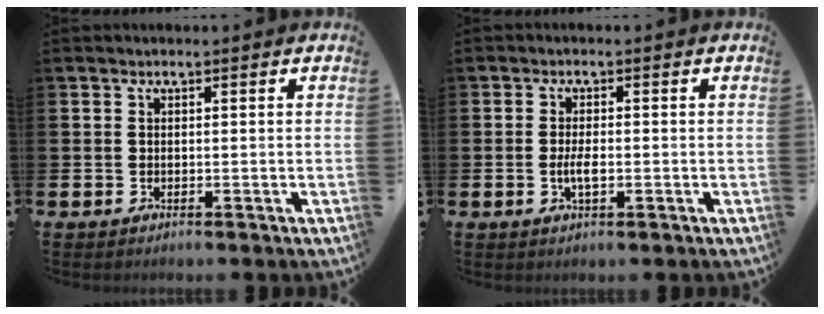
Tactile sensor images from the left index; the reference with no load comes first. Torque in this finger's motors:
{"motor_torque": [0.50, 0.25, 0.06, 0.10]}